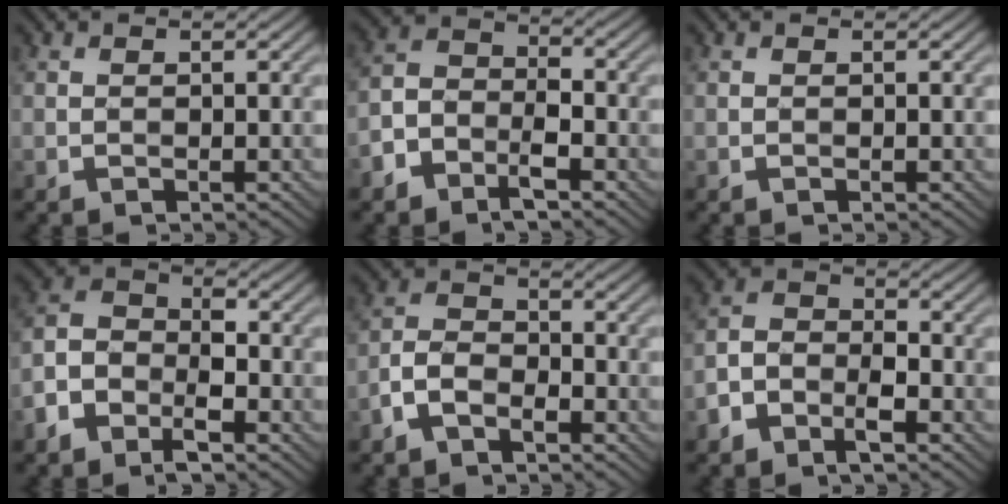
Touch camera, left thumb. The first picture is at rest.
{"total": 6.2, "force": [-3.7, 3.5, 3.4], "torque": [-0.062, 0.004, -0.082]}
{"total": 0.0}
{"total": 7.3, "force": [-3.9, 4.4, 4.3], "torque": [-0.089, 0.002, -0.085]}
{"total": 4.4, "force": [-2.7, 2.4, 2.6], "torque": [-0.050, 0.004, -0.063]}
{"total": 5.6, "force": [-3.2, 3.3, 3.3], "torque": [-0.059, 0.003, -0.073]}